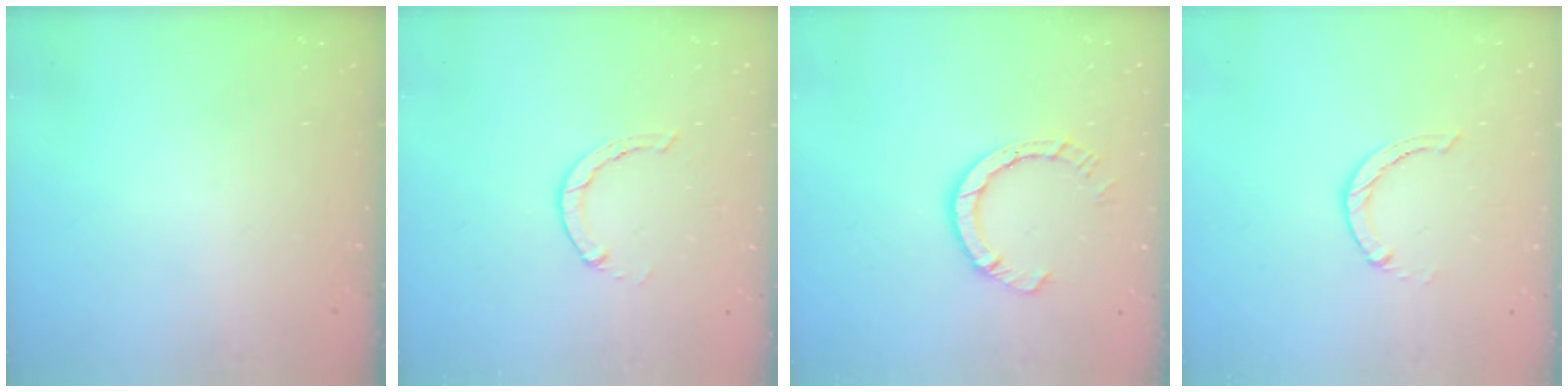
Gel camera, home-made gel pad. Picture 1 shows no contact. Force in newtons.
{"total": 1.3, "press": 1.3, "slide": 0.3}
{"total": 6.8, "press": 6.7, "slide": 0.7}
{"total": 0.6, "press": 0.6, "slide": 0.2}